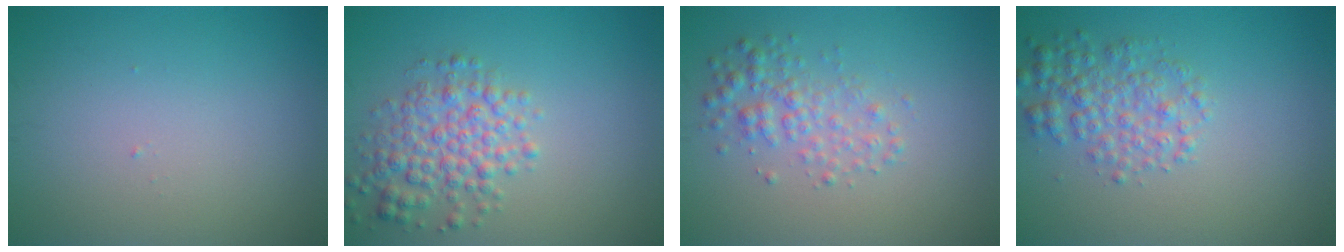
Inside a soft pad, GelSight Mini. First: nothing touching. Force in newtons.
{"total": 4.2, "press": 4.2, "slide": 0.1}
{"total": 2.6, "press": 2.6, "slide": 0.0}
{"total": 3.4, "press": 3.4, "slide": 0.1}